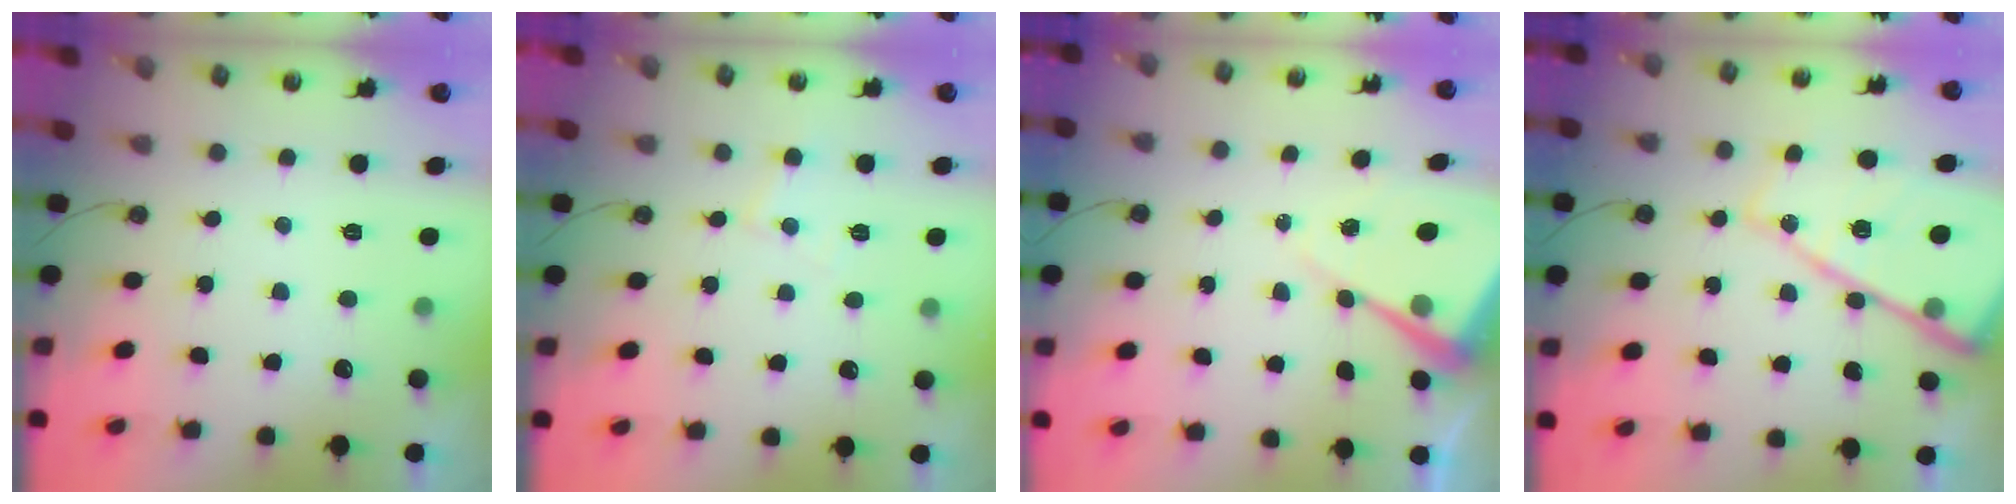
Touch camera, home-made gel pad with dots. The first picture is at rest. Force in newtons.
{"total": 5.3, "press": 5.2, "slide": 0.7}
{"total": 9.7, "press": 9.7, "slide": 0.7}
{"total": 22.1, "press": 22.0, "slide": 2.4}